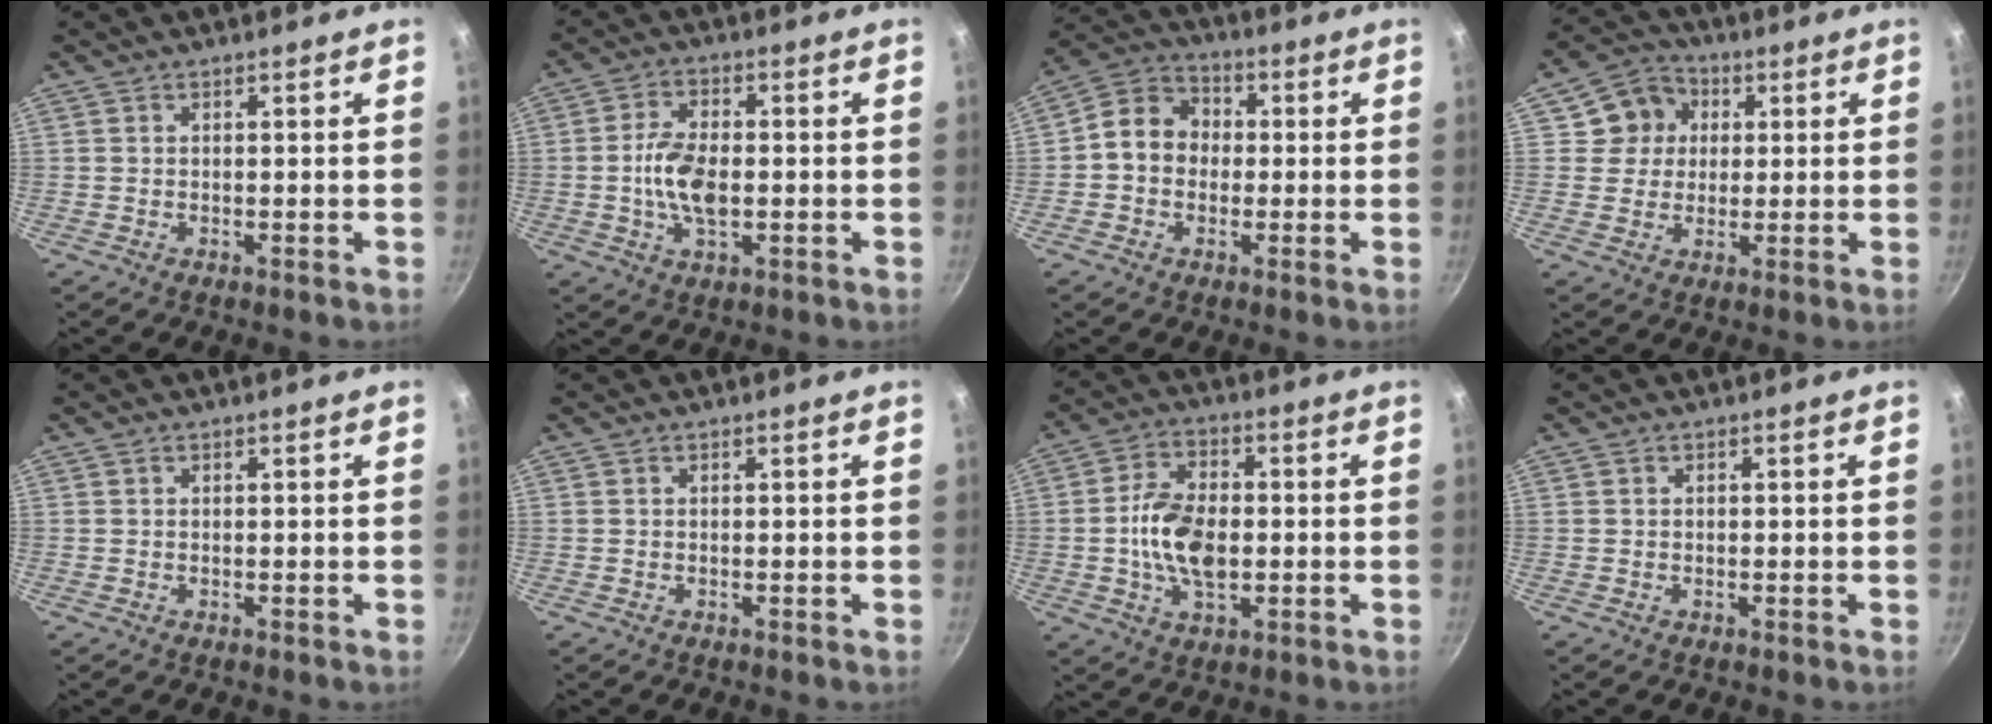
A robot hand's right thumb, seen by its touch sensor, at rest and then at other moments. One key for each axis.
{"total": 8.5, "fx": -0.8, "fy": 4.7, "fz": 7.1, "tx": -0.132, "ty": 0.011, "tz": -0.020}
{"total": 8.8, "fx": -0.3, "fy": 7.5, "fz": 4.7, "tx": -0.048, "ty": 0.024, "tz": -0.028}
{"total": 8.1, "fx": 1.9, "fy": 7.5, "fz": 2.6, "tx": -0.004, "ty": 0.013, "tz": 0.020}
{"total": 0.0}
{"total": 0.0}
{"total": 11.1, "fx": -0.8, "fy": 6.7, "fz": 8.8, "tx": -0.152, "ty": 0.012, "tz": -0.021}
{"total": 0.0}